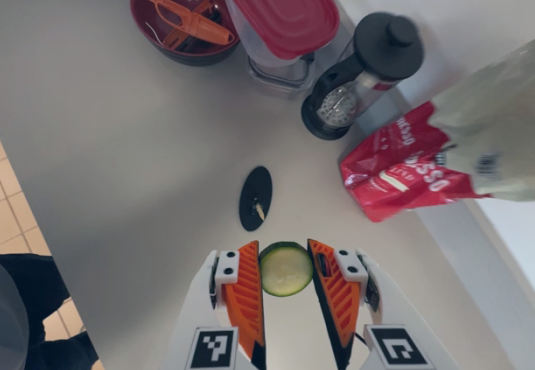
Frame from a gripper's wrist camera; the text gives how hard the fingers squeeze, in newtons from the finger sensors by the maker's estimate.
{"total": 9.1, "left": 9.3, "right": 8.9}